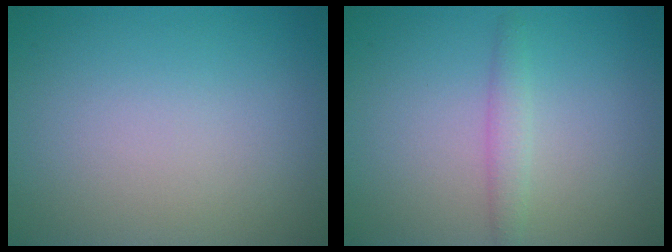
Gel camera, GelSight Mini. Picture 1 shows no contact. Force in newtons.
{"total": 1.4, "press": 1.4, "slide": 0.0}